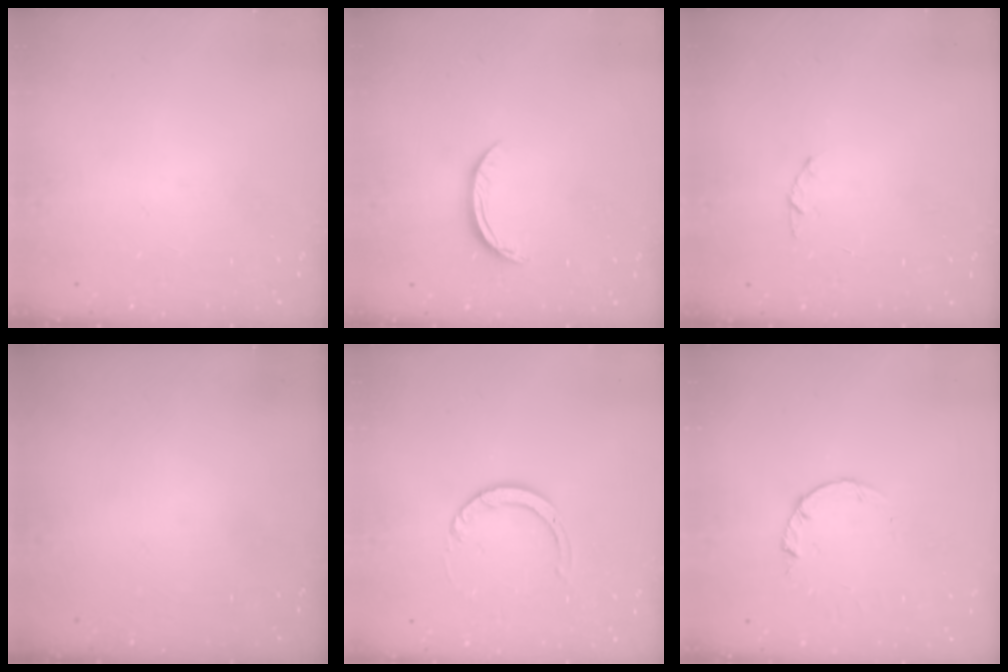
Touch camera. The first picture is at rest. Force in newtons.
{"total": 4.9, "press": 4.8, "slide": 0.6}
{"total": 1.0, "press": 0.9, "slide": 0.3}
{"total": 0.0}
{"total": 3.2, "press": 3.2, "slide": 0.3}
{"total": 0.9, "press": 0.8, "slide": 0.2}